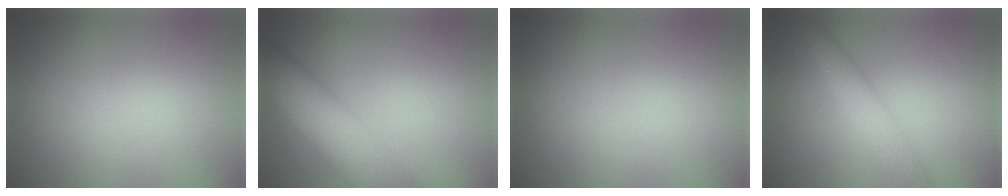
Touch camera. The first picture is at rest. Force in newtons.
{"total": 9.3, "press": 9.3, "slide": 0.7}
{"total": 0.0}
{"total": 2.9, "press": 2.9, "slide": 0.1}